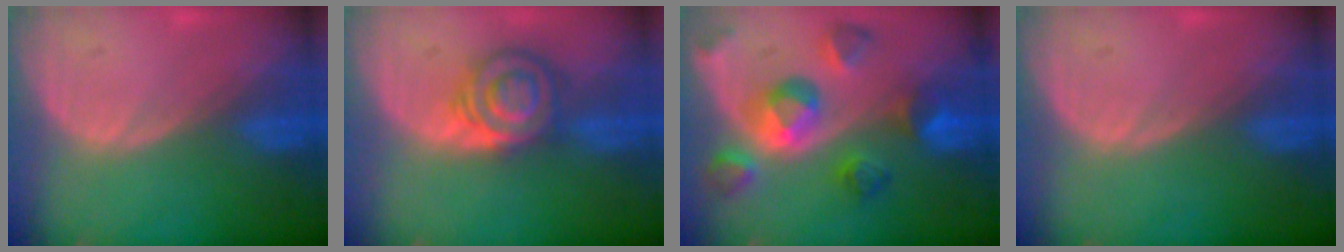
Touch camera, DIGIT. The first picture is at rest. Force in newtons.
{"total": 6.4, "press": 6.4, "slide": 0.0}
{"total": 9.5, "press": 8.6, "slide": 3.9}
{"total": 0.0}